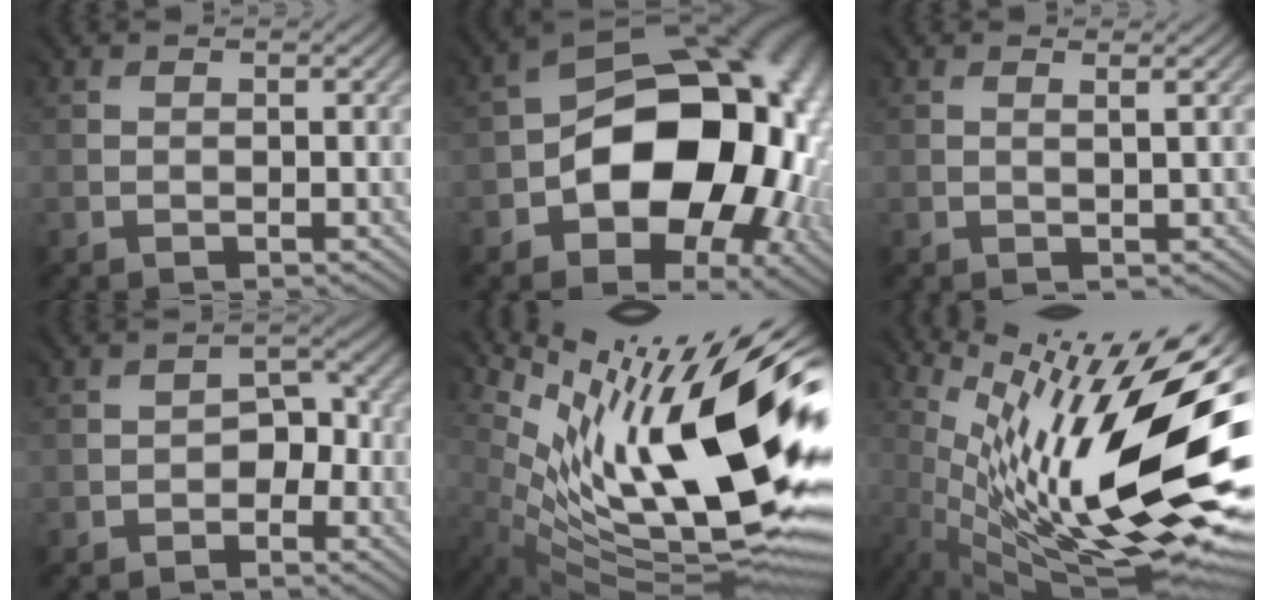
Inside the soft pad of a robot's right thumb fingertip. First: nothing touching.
{"total": 17.8, "force": [-2.1, 11.8, 13.2], "torque": [-0.177, -0.012, -0.028]}
{"total": 0.5, "force": [0.3, -0.2, 0.4], "torque": [-0.003, 0.007, 0.004]}
{"total": 2.9, "force": [-1.3, 2.0, 1.7], "torque": [-0.011, 0.006, -0.019]}
{"total": 18.4, "force": [4.7, 5.3, 17.0], "torque": [-0.276, 0.007, 0.100]}
{"total": 18.0, "force": [0.9, 5.0, 17.3], "torque": [-0.280, -0.003, 0.025]}